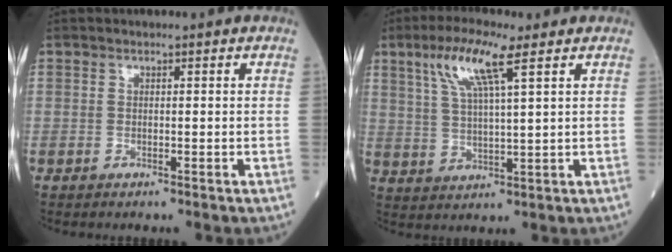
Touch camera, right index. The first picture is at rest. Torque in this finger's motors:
{"motor_torque": [1.04, 0.67, 0.33, 0.13]}